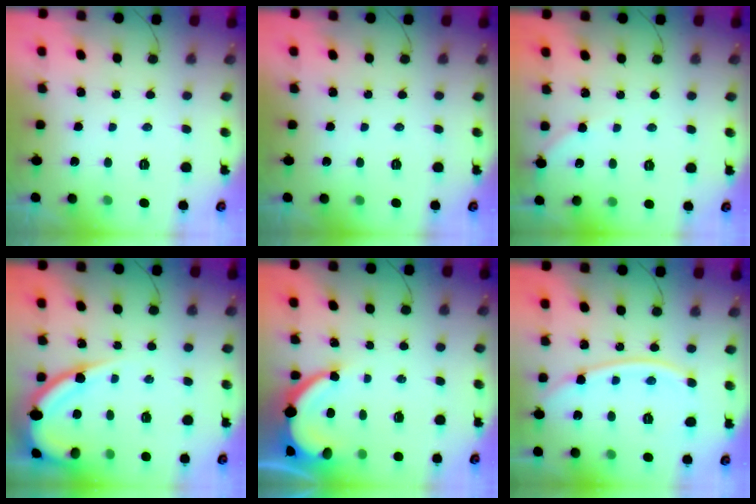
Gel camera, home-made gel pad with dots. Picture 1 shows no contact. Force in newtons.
{"total": 0.0}
{"total": 2.9, "press": 2.8, "slide": 0.6}
{"total": 10.7, "press": 10.7, "slide": 0.5}
{"total": 7.2, "press": 7.2, "slide": 0.7}
{"total": 12.2, "press": 12.1, "slide": 1.4}